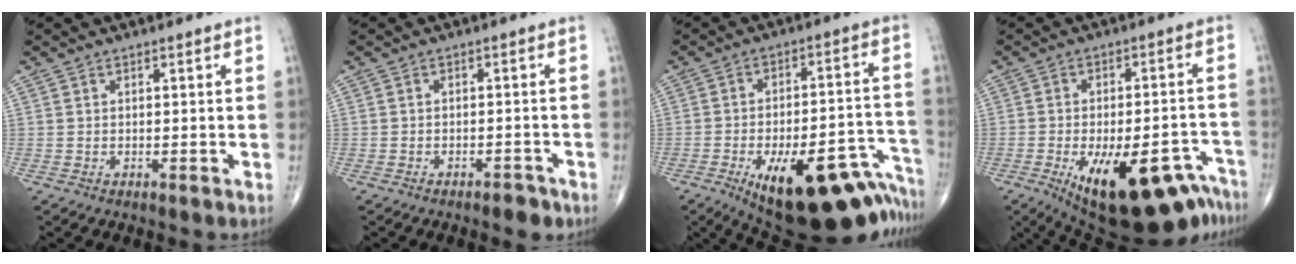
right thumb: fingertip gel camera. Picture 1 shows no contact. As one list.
[{"total": 2.5, "force": [-1.8, 1.1, 1.3], "torque": [-0.016, 0.010, -0.024]}, {"total": 25.6, "force": [-15.4, 9.7, 18.0], "torque": [-0.160, 0.077, -0.206]}, {"total": 21.4, "force": [-12.8, 8.1, 15.1], "torque": [-0.154, 0.052, -0.173]}]